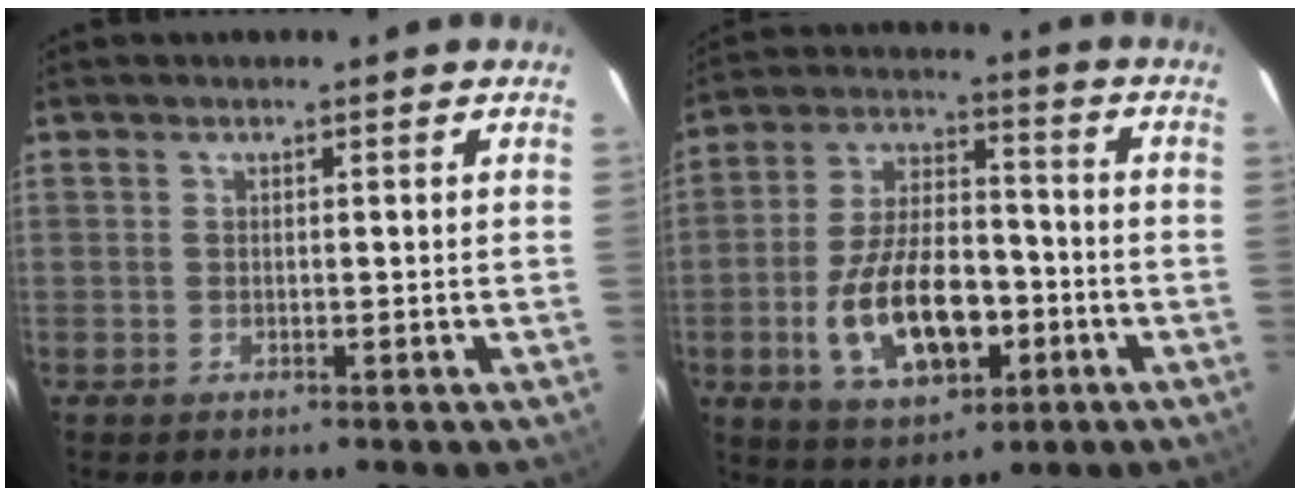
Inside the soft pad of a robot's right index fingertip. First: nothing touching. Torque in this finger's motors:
{"motor_torque": [1.34, -0.80, 0.78, 0.21]}